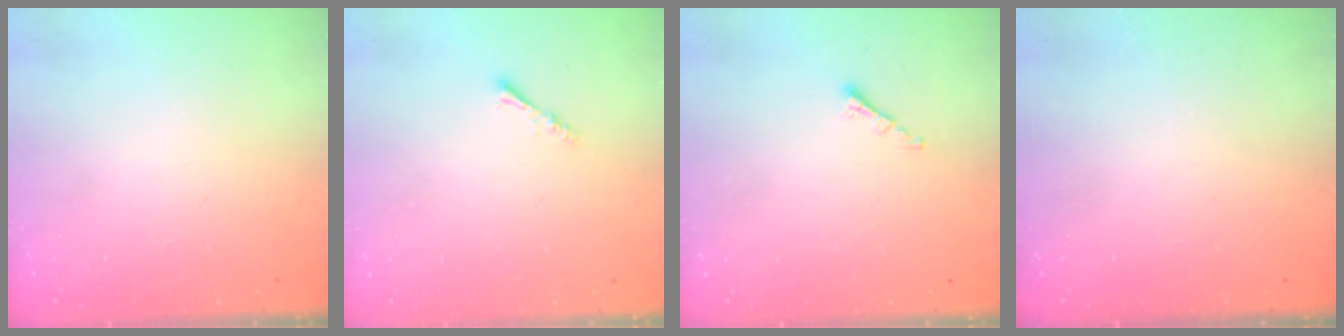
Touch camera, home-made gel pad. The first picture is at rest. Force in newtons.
{"total": 1.9, "press": 1.9, "slide": 0.4}
{"total": 1.4, "press": 1.3, "slide": 0.5}
{"total": 0.0}